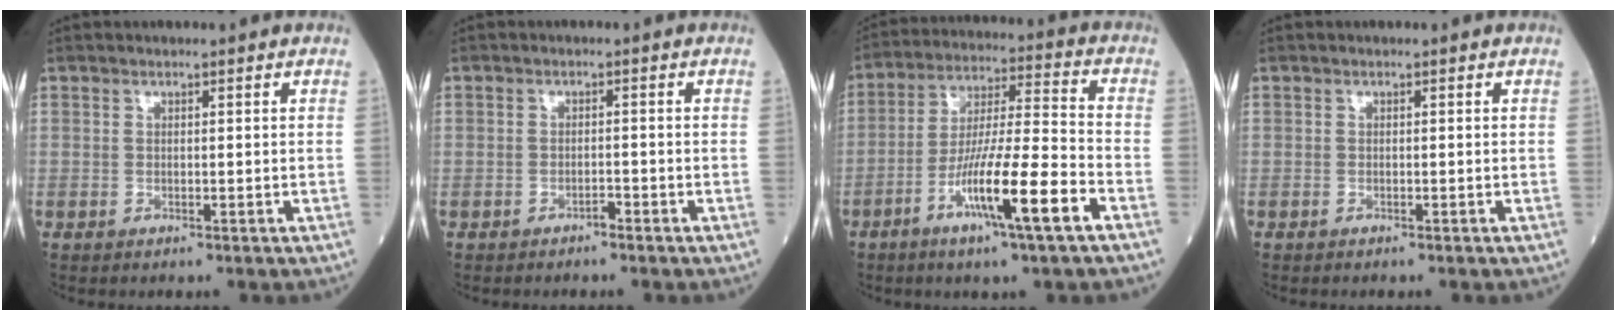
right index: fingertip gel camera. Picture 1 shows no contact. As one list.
[{"total": 1.1, "force": [-0.9, 0.4, 0.4], "torque": [-0.004, 0.003, -0.016]}, {"total": 13.5, "force": [-6.3, 0.0, 11.9], "torque": [-0.217, -0.009, -0.115]}, {"total": 0.0}]